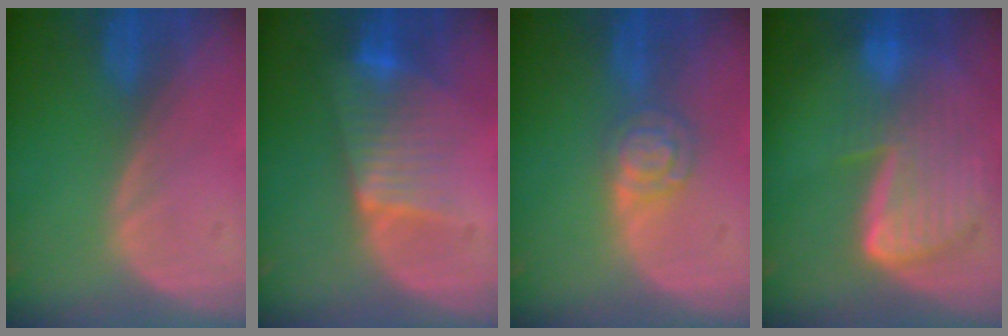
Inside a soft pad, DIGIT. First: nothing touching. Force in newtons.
{"total": 7.5, "press": 6.5, "slide": 3.7}
{"total": 4.6, "press": 4.2, "slide": 1.9}
{"total": 9.1, "press": 8.0, "slide": 4.5}